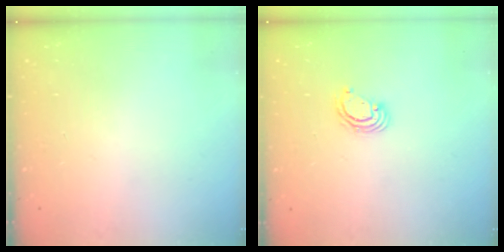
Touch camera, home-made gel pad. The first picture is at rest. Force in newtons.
{"total": 3.8, "press": 3.8, "slide": 0.1}